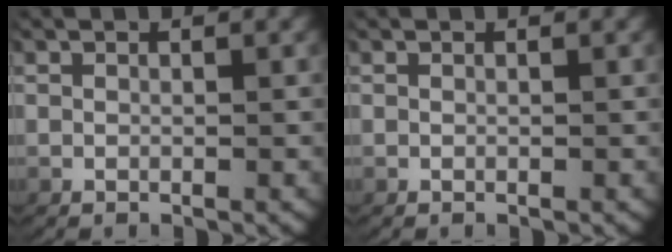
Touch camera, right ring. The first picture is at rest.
{"total": 0.0}